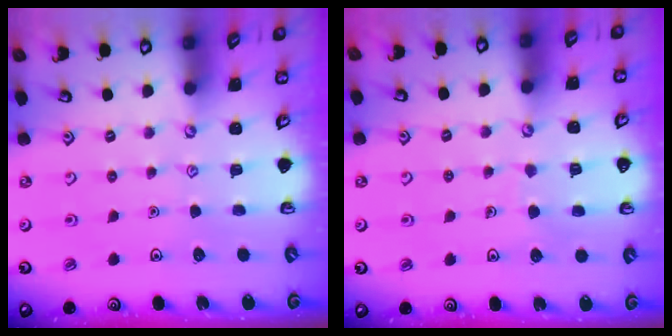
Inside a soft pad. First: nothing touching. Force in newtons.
{"total": 3.5, "press": 3.5, "slide": 0.3}